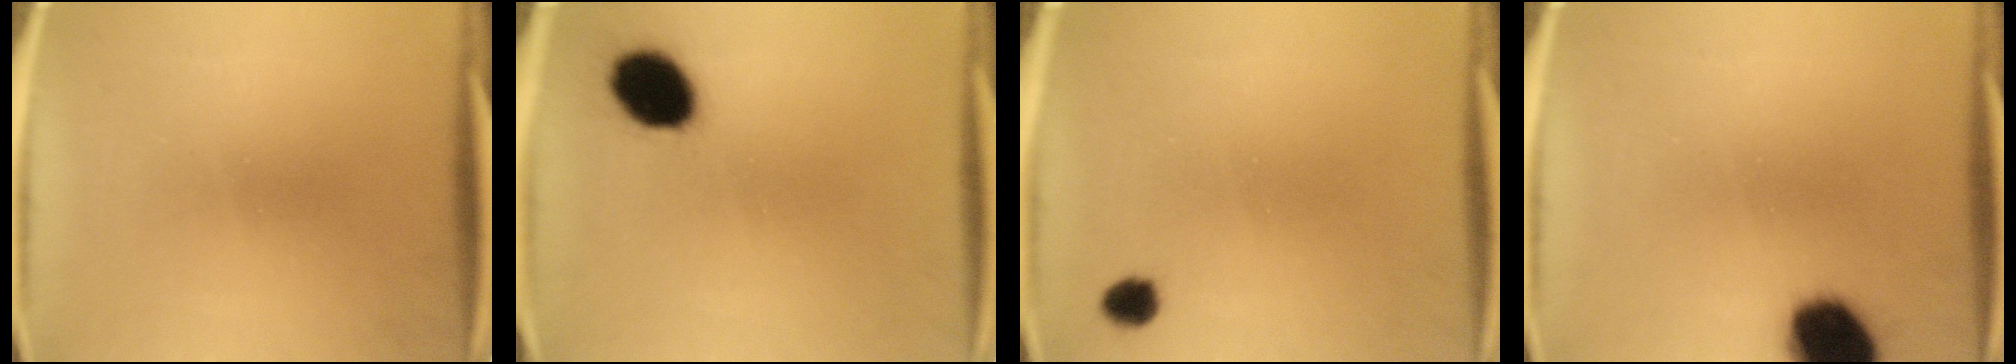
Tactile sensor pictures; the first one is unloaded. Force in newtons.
{"total": 11.7}
{"total": 2.4}
{"total": 14.9}